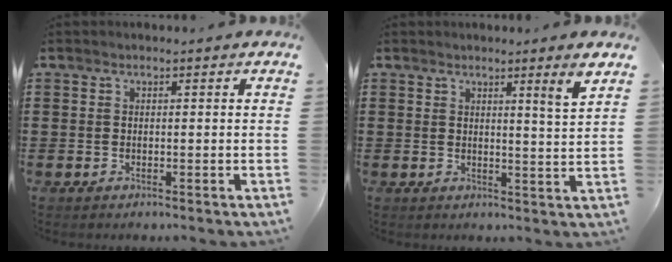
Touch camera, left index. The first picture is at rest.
{"total": 3.5, "force": [2.5, -0.9, 2.2], "torque": [-0.041, -0.014, 0.039]}